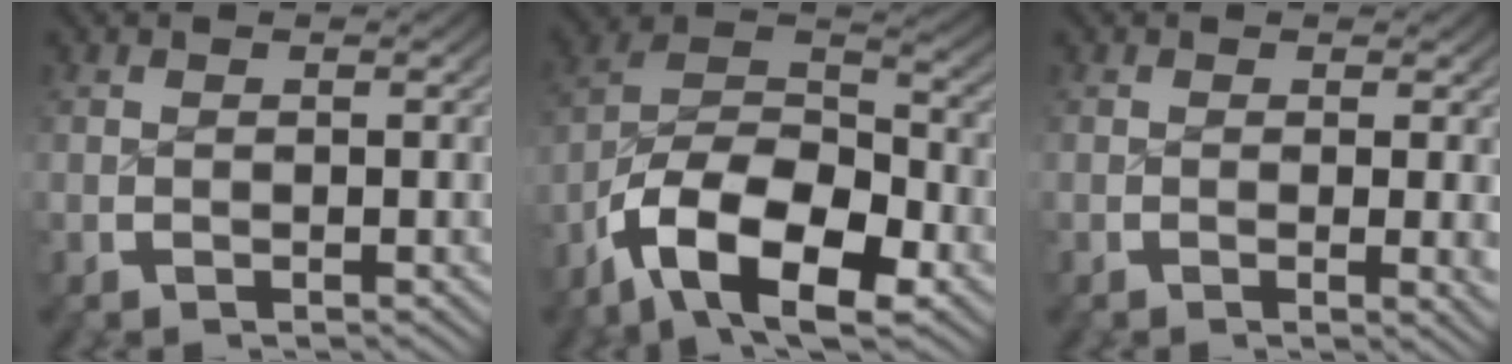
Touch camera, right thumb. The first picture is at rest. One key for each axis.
{"total": 14.0, "fx": -2.8, "fy": 9.4, "fz": 10.1, "tx": -0.218, "ty": -0.042, "tz": -0.037}
{"total": 1.7, "fx": 0.0, "fy": 0.3, "fz": 1.7, "tx": -0.020, "ty": -0.005, "tz": -0.001}